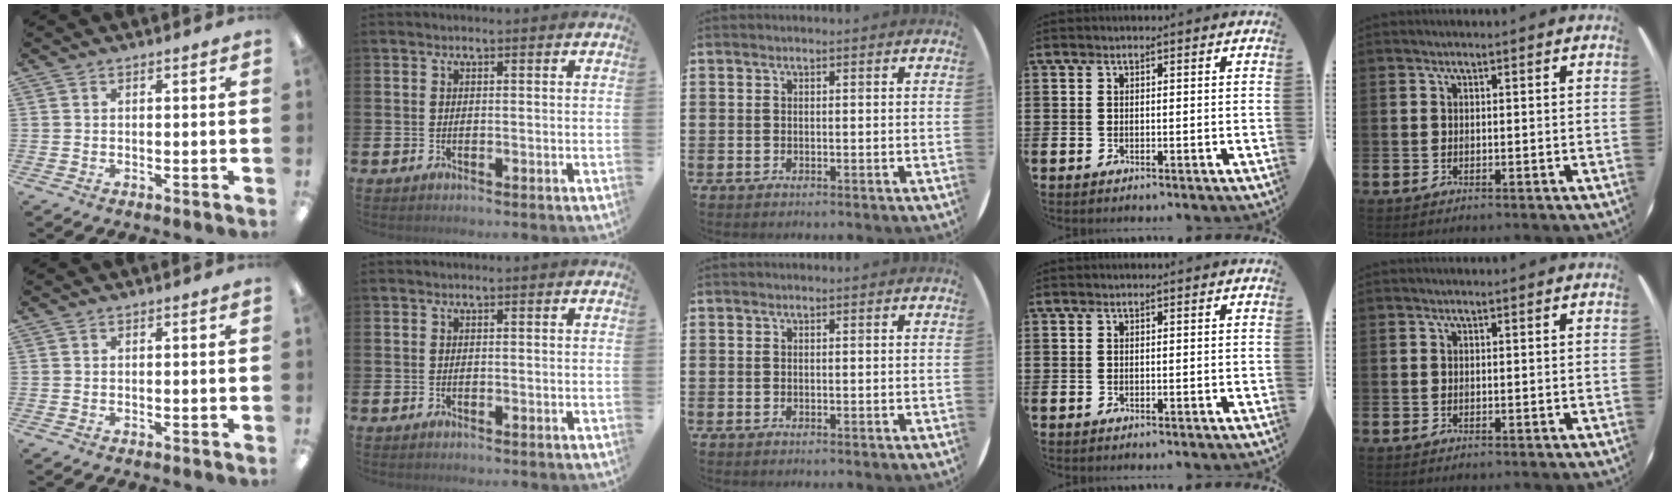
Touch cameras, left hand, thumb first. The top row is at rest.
{}